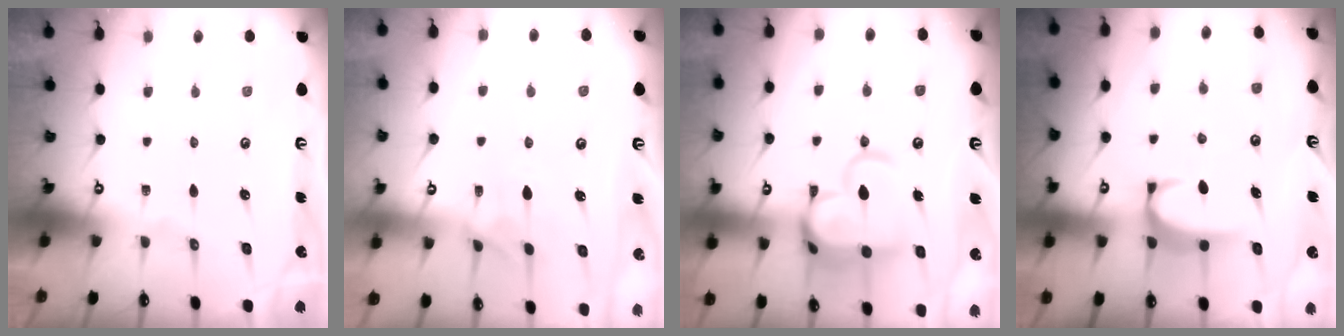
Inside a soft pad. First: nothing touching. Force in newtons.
{"total": 1.2, "press": 0.7, "slide": 1.0}
{"total": 11.3, "press": 11.2, "slide": 1.3}
{"total": 2.0, "press": 1.9, "slide": 0.5}